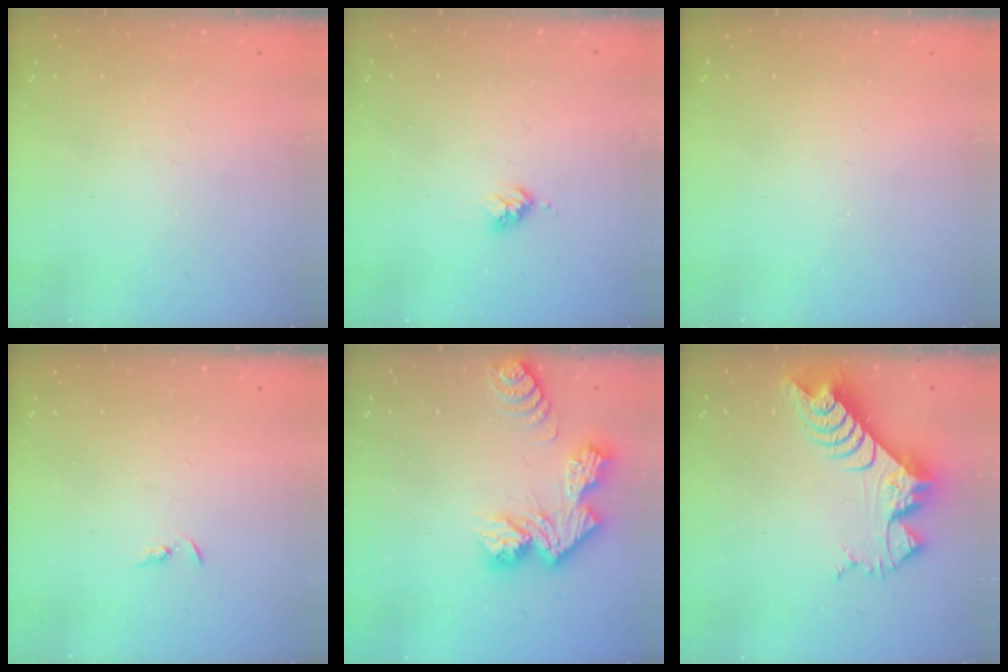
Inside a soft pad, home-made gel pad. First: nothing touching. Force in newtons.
{"total": 3.6, "press": 3.5, "slide": 0.4}
{"total": 0.0}
{"total": 2.4, "press": 2.3, "slide": 0.2}
{"total": 12.2, "press": 12.1, "slide": 1.0}
{"total": 10.6, "press": 10.6, "slide": 0.9}